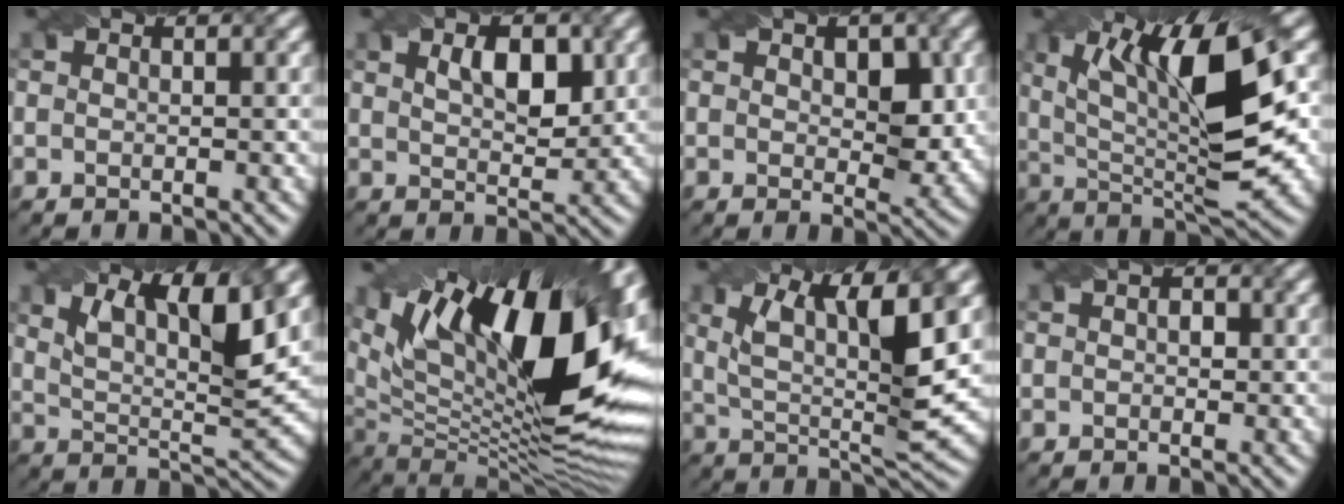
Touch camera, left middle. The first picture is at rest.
{"total": 4.0, "force": [1.6, 2.0, 3.2], "torque": [-0.055, 0.002, 0.029]}
{"total": 4.6, "force": [1.1, 2.7, 3.5], "torque": [-0.046, -0.010, 0.020]}
{"total": 12.4, "force": [3.1, 3.1, 11.6], "torque": [-0.189, 0.007, 0.052]}
{"total": 7.7, "force": [4.2, 2.2, 6.0], "torque": [-0.108, -0.002, 0.077]}
{"total": 19.1, "force": [6.3, 8.1, 16.1], "torque": [-0.241, 0.027, 0.103]}
{"total": 8.7, "force": [2.6, 2.7, 7.8], "torque": [-0.142, -0.002, 0.047]}
{"total": 1.1, "force": [0.2, 0.8, 0.8], "torque": [-0.012, 0.001, -0.001]}